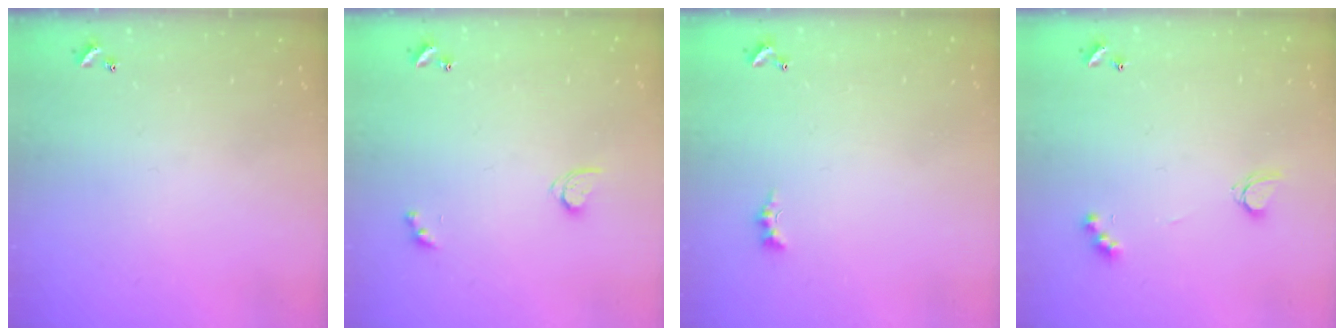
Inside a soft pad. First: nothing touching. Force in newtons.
{"total": 2.1, "press": 2.1, "slide": 0.3}
{"total": 0.0}
{"total": 3.6, "press": 3.5, "slide": 0.6}